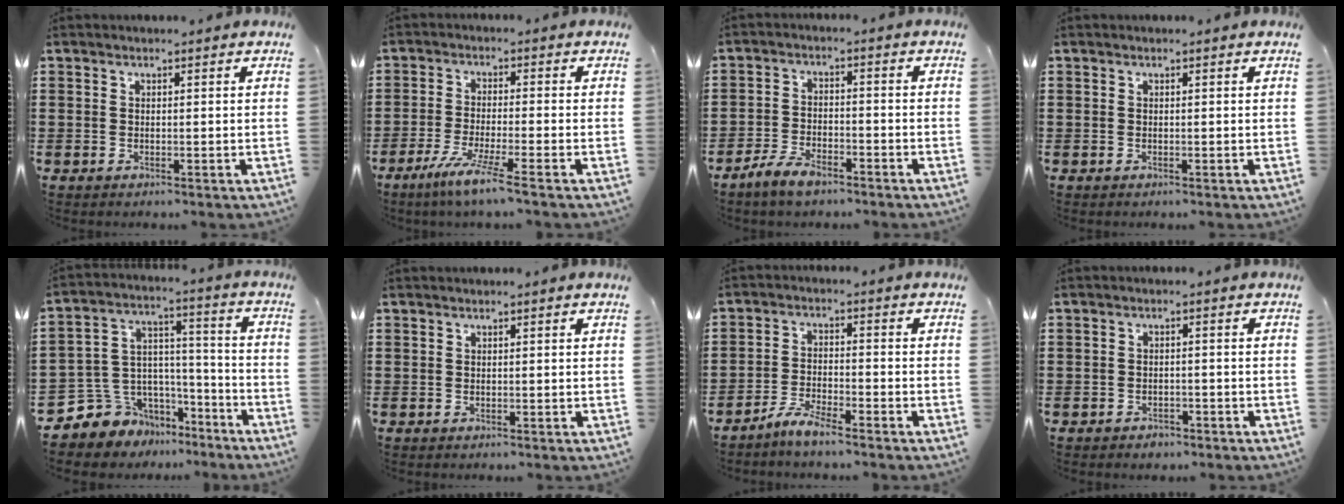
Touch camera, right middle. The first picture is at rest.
{"total": 5.6, "force": [-4.1, -0.3, 3.8], "torque": [-0.082, -0.018, -0.078]}
{"total": 4.6, "force": [-3.6, 1.6, 2.3], "torque": [-0.051, 0.005, -0.072]}
{"total": 0.0}
{"total": 6.9, "force": [-4.7, 5.0, -1.1], "torque": [-0.014, -0.006, -0.091]}
{"total": 0.0}
{"total": 4.1, "force": [-3.8, 0.2, 1.5], "torque": [-0.041, -0.002, -0.077]}
{"total": 1.6, "force": [-1.4, 0.8, 0.1], "torque": [-0.006, 0.001, -0.033]}